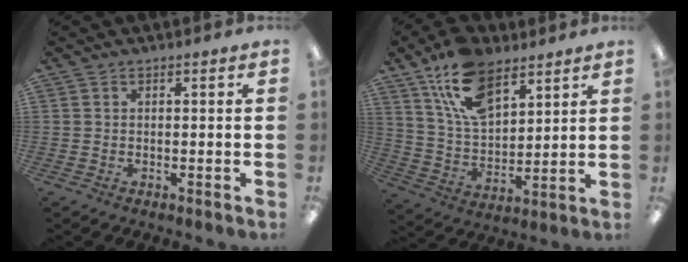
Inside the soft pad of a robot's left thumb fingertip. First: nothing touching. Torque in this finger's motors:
{"motor_torque": [0.20, 0.21, 1.60, -1.17, 0.19]}